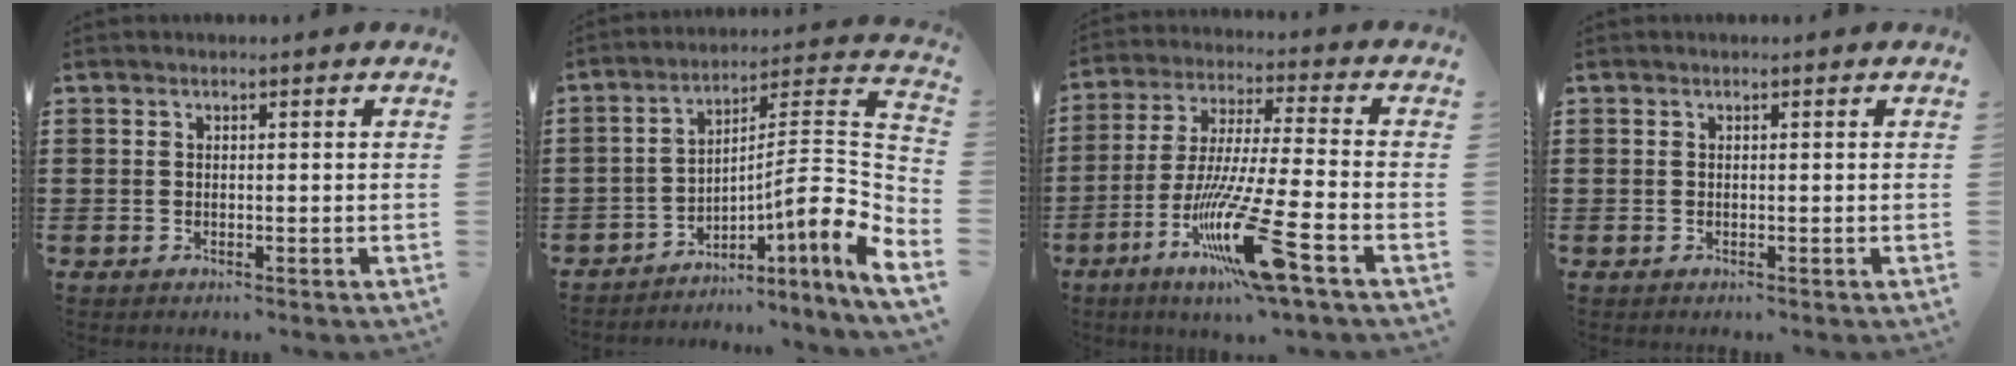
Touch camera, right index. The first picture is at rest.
{"total": 9.5, "force": [-3.4, 0.5, 8.9], "torque": [-0.133, -0.040, -0.078]}
{"total": 15.9, "force": [-8.0, 1.2, 13.8], "torque": [-0.288, -0.013, -0.148]}
{"total": 0.0}